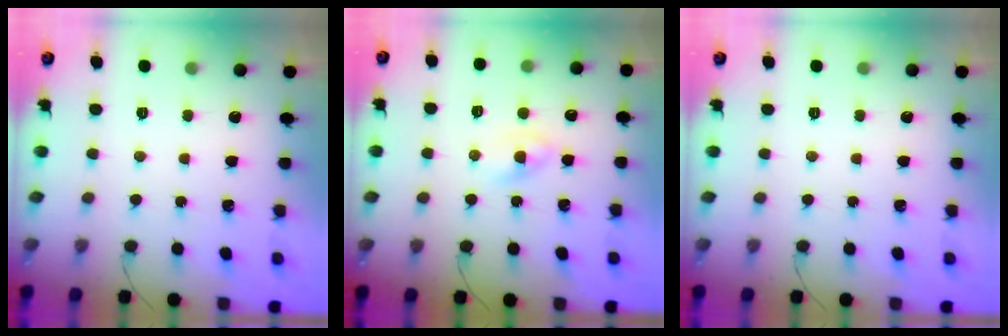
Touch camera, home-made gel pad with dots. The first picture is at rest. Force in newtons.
{"total": 1.6, "press": 1.4, "slide": 0.9}
{"total": 0.0}